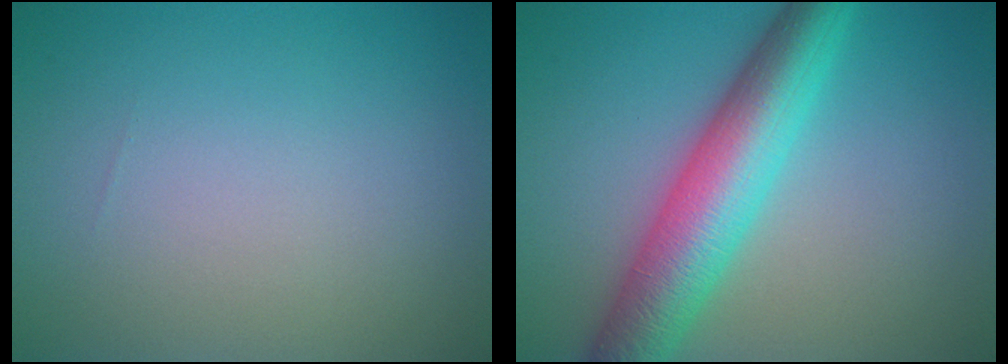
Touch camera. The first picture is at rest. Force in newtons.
{"total": 8.1, "press": 8.1, "slide": 0.1}